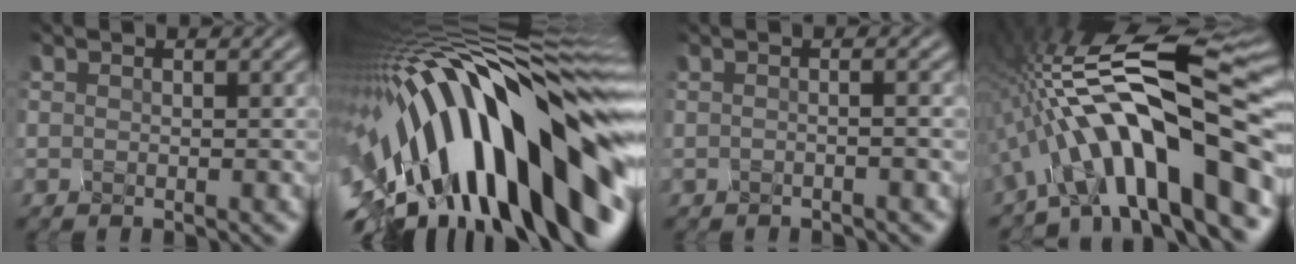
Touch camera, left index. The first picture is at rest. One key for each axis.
{"total": 19.1, "fx": -3.9, "fy": 7.6, "fz": 17.1, "tx": -0.242, "ty": 0.012, "tz": -0.078}
{"total": 3.5, "fx": 0.7, "fy": 1.9, "fz": 2.8, "tx": -0.011, "ty": 0.023, "tz": -0.025}
{"total": 14.7, "fx": -5.1, "fy": 3.8, "fz": 13.3, "tx": -0.200, "ty": 0.039, "tz": -0.090}